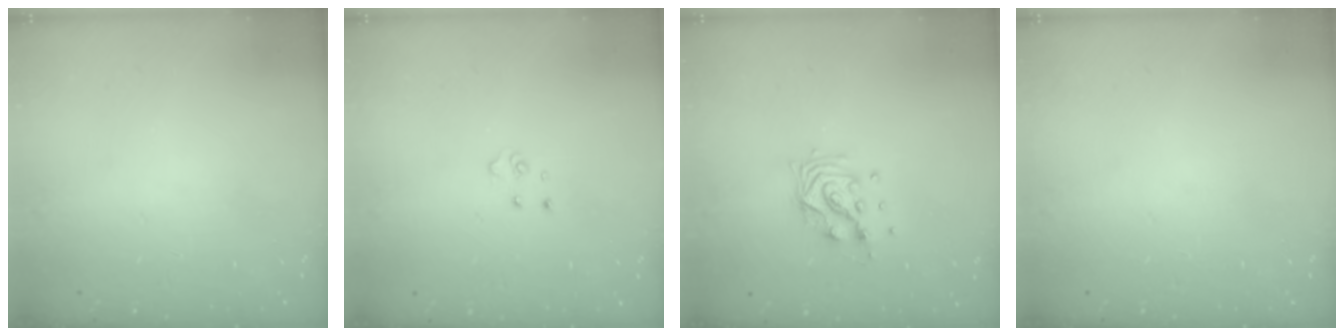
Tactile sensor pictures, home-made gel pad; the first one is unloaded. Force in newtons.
{"total": 3.2, "press": 3.2, "slide": 0.4}
{"total": 10.0, "press": 9.9, "slide": 1.2}
{"total": 0.0}